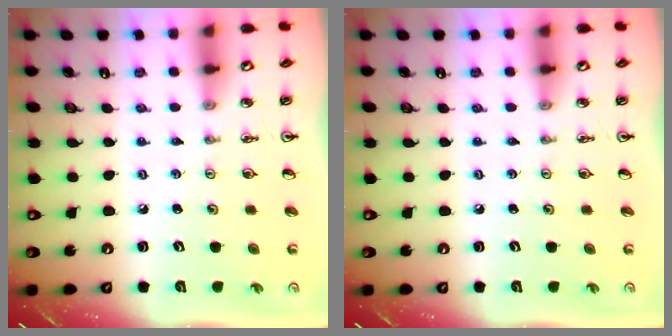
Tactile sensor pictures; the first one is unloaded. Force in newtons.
{"total": 0.0}